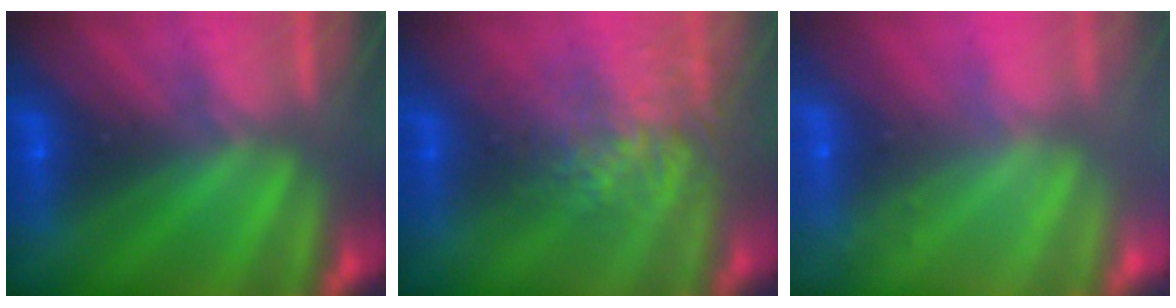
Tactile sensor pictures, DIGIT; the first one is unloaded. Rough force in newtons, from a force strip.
{"total": 3.9}
{"total": 2.3}